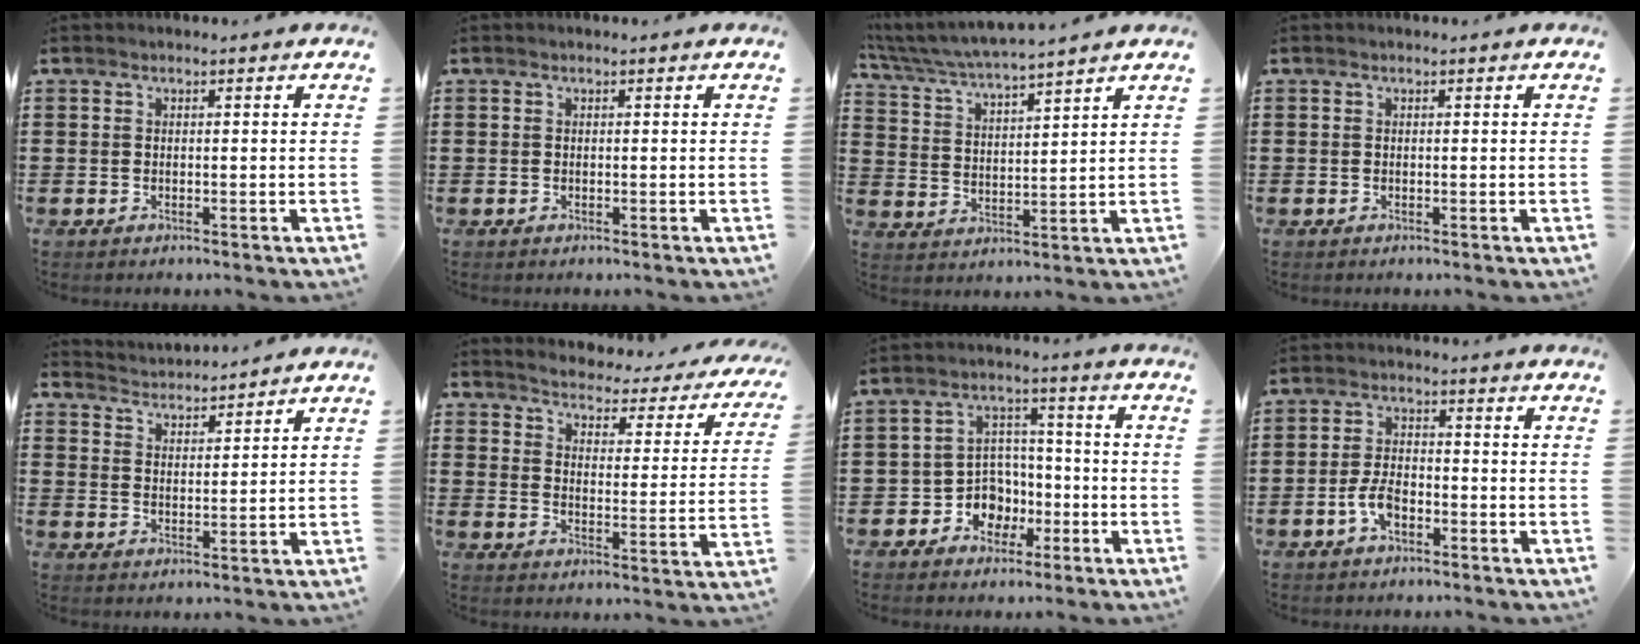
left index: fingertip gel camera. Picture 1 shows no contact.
{"total": 0.0}
{"total": 4.5, "force": [4.3, -0.3, 1.4], "torque": [-0.047, -0.030, 0.071]}
{"total": 0.0}
{"total": 3.1, "force": [3.0, -0.2, -0.6], "torque": [0.003, -0.016, 0.056]}
{"total": 2.6, "force": [2.6, 0.1, 0.2], "torque": [-0.025, -0.031, 0.034]}
{"total": 6.4, "force": [-2.4, 5.7, 1.9], "torque": [-0.047, 0.015, -0.040]}
{"total": 4.5, "force": [-2.0, 2.2, 3.3], "torque": [-0.086, -0.003, -0.044]}